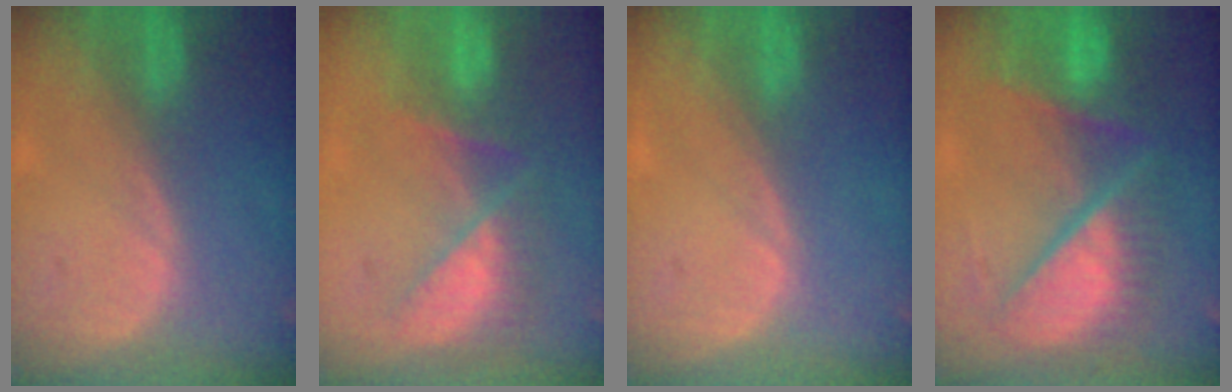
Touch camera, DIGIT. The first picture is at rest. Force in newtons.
{"total": 8.3, "press": 7.1, "slide": 4.3}
{"total": 0.0}
{"total": 10.6, "press": 10.5, "slide": 1.4}